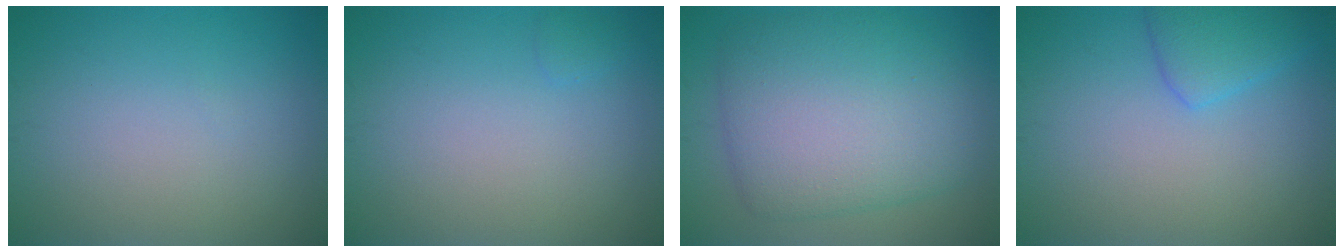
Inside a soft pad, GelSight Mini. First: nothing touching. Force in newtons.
{"total": 0.6, "press": 0.6, "slide": 0.1}
{"total": 9.2, "press": 9.2, "slide": 0.2}
{"total": 2.8, "press": 2.7, "slide": 0.2}